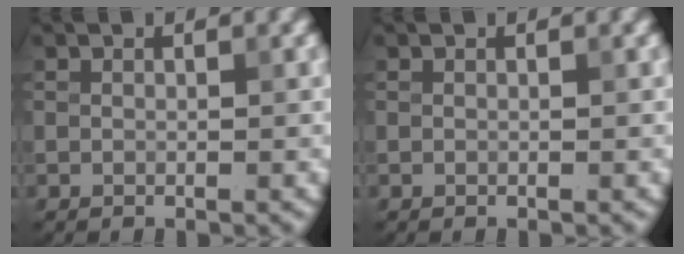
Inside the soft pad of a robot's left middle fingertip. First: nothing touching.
{"total": 0.0}